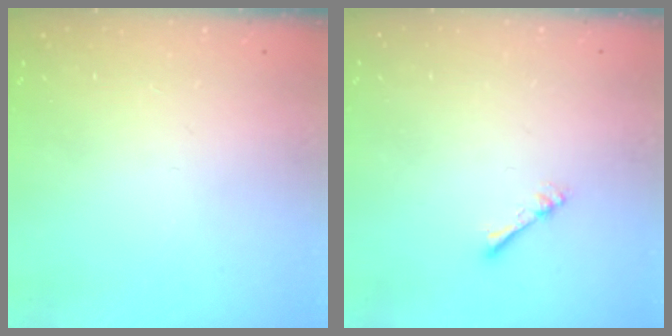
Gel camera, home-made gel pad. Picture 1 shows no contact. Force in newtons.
{"total": 1.7, "press": 1.7, "slide": 0.2}